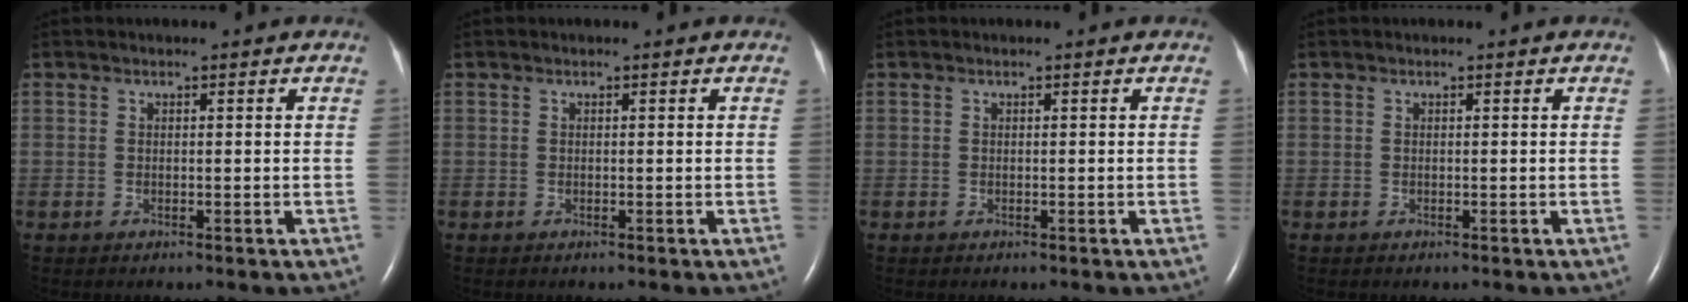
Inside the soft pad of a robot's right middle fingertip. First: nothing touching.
{"total": 0.0}
{"total": 0.0}
{"total": 0.0}